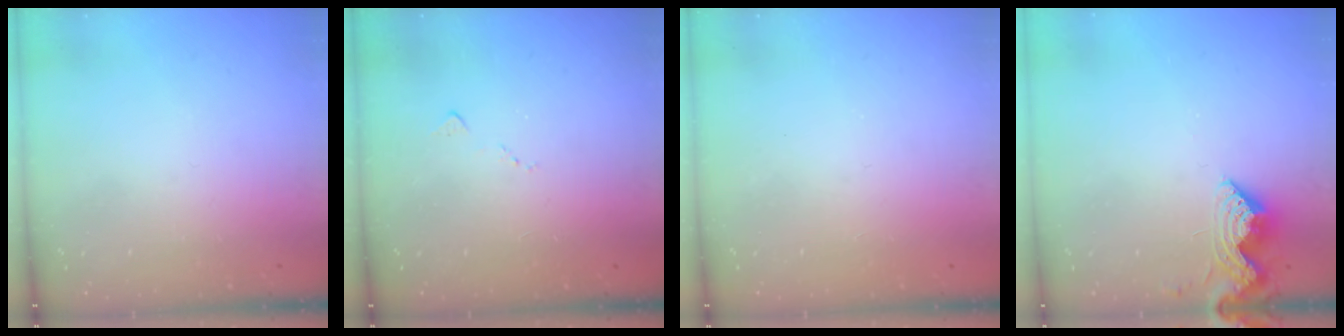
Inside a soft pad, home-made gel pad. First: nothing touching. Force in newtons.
{"total": 6.2, "press": 6.1, "slide": 0.8}
{"total": 1.5, "press": 1.2, "slide": 0.9}
{"total": 8.3, "press": 8.3, "slide": 0.6}